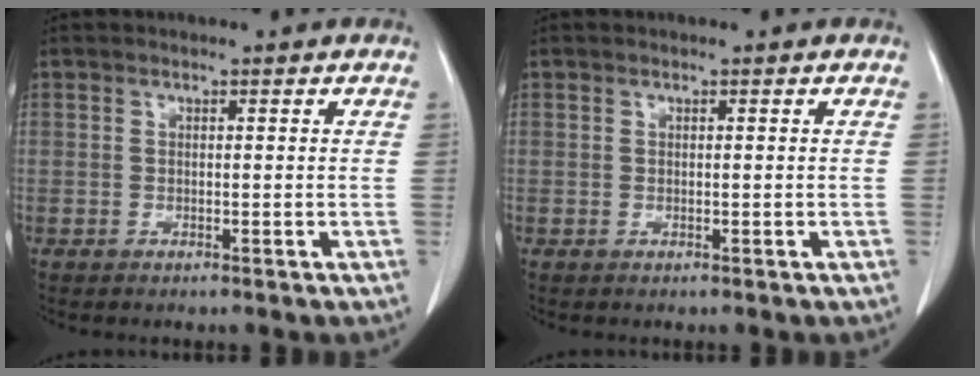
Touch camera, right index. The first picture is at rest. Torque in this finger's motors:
{"motor_torque": [0.00, 0.00, 0.00, 0.01]}